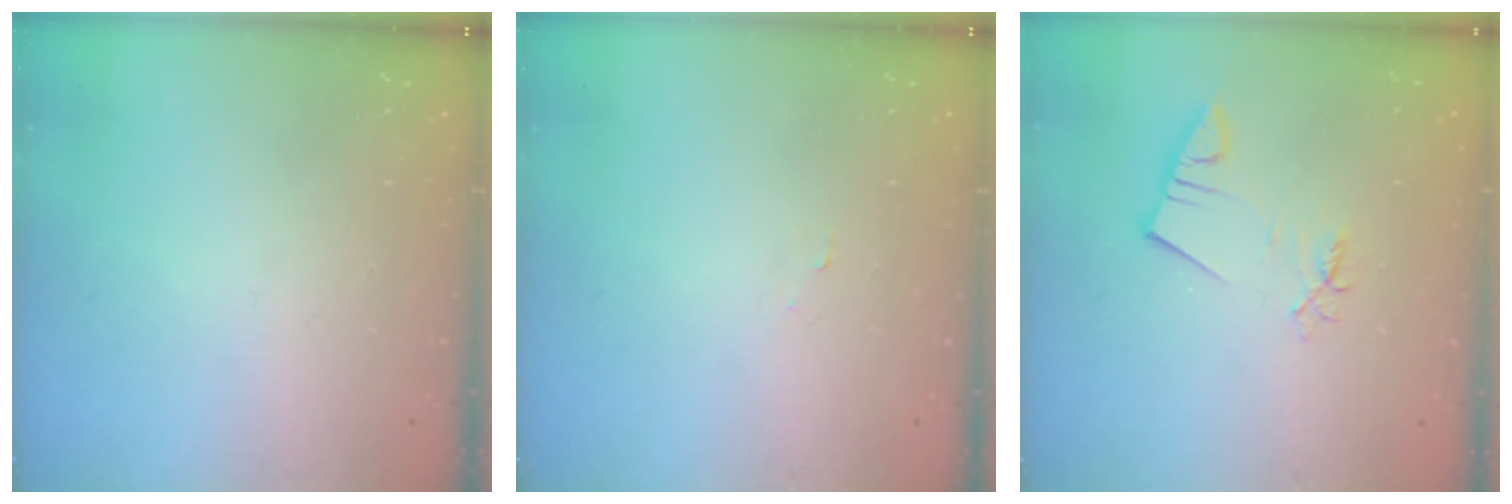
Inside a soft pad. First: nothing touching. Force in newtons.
{"total": 2.2, "press": 2.2, "slide": 0.2}
{"total": 3.9, "press": 3.8, "slide": 0.5}